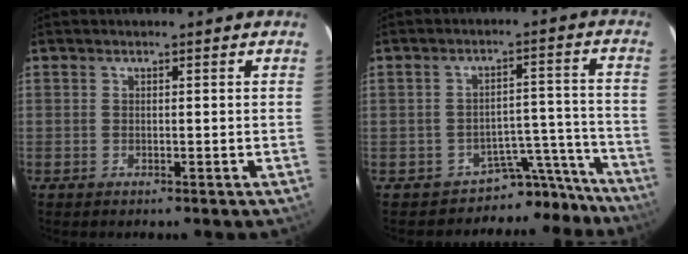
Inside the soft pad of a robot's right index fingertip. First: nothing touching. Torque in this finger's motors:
{"motor_torque": [-0.37, -0.30, -0.57, -0.21]}